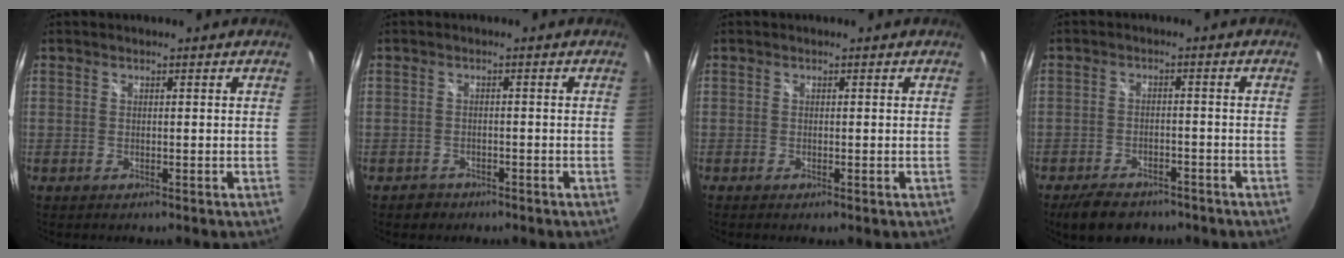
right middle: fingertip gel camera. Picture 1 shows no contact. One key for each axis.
{"total": 2.4, "fx": -1.6, "fy": 1.7, "fz": 0.3, "tx": -0.014, "ty": 0.001, "tz": -0.022}
{"total": 0.6, "fx": -0.3, "fy": 0.0, "fz": 0.5, "tx": -0.009, "ty": 0.000, "tz": -0.006}
{"total": 8.7, "fx": -6.7, "fy": 4.1, "fz": 3.8, "tx": -0.089, "ty": 0.000, "tz": -0.100}